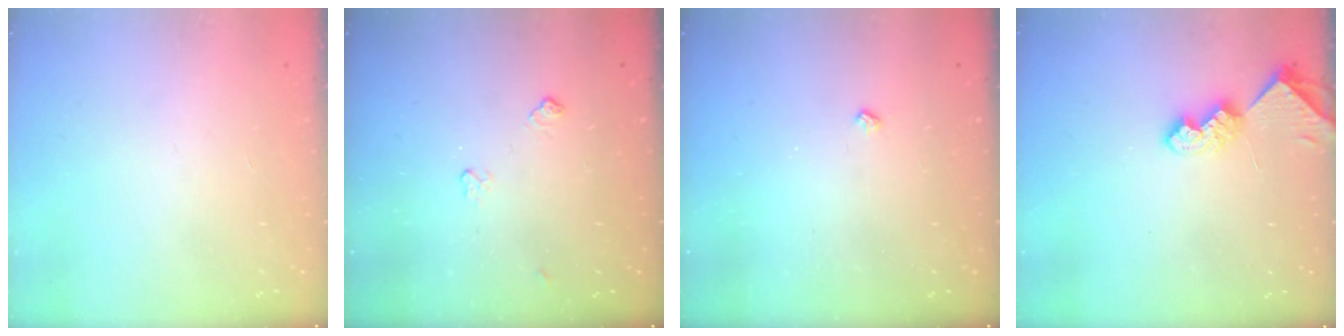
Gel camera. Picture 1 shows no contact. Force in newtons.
{"total": 3.8, "press": 3.8, "slide": 0.5}
{"total": 2.5, "press": 2.4, "slide": 0.5}
{"total": 7.5, "press": 7.5, "slide": 0.7}